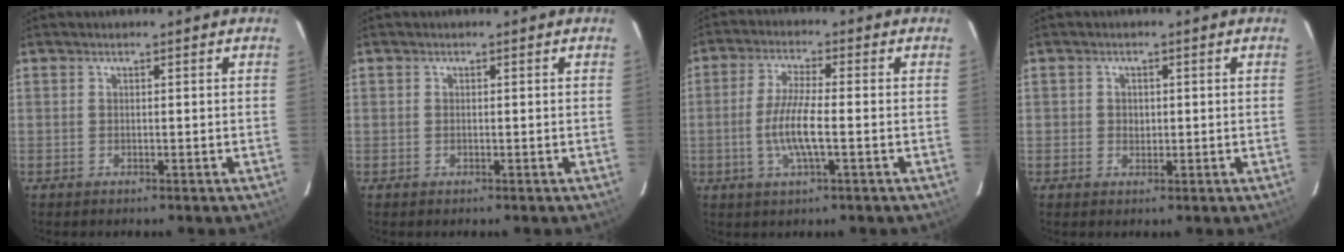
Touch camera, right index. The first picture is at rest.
{"total": 0.0}
{"total": 7.4, "force": [-1.7, 0.9, 7.1], "torque": [-0.142, -0.003, -0.035]}
{"total": 1.7, "force": [0.0, 1.7, 0.5], "torque": [-0.005, 0.004, 0.000]}